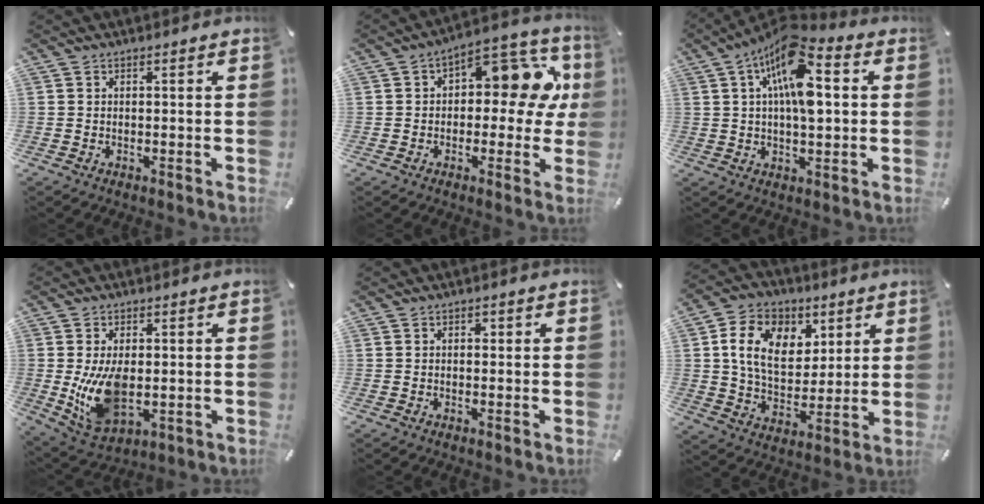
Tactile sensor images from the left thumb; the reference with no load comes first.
{"total": 13.8, "force": [3.3, 7.9, 10.8], "torque": [-0.130, -0.021, 0.054]}
{"total": 14.5, "force": [4.5, 6.5, 12.2], "torque": [-0.211, -0.018, 0.074]}
{"total": 11.1, "force": [-0.2, 6.8, 8.9], "torque": [-0.187, -0.020, -0.007]}
{"total": 0.8, "force": [0.0, 0.7, 0.4], "torque": [-0.008, 0.005, -0.001]}
{"total": 13.4, "force": [4.7, 10.2, 7.3], "torque": [-0.118, -0.003, 0.089]}